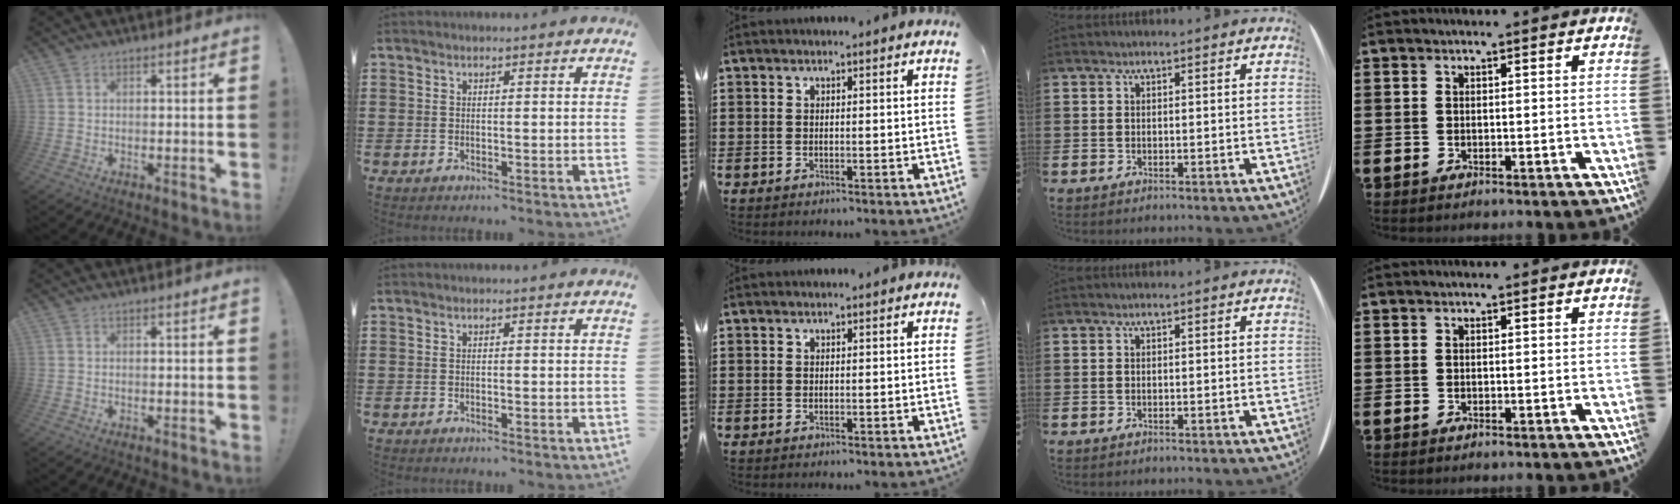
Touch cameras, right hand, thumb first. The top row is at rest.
{}